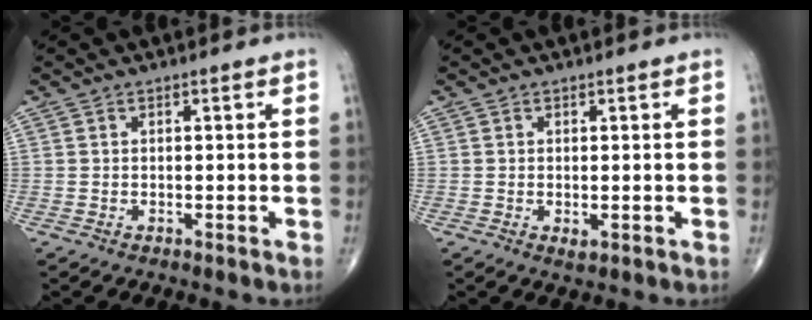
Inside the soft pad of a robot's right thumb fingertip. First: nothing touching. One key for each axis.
{"total": 1.2, "fx": -0.2, "fy": 0.6, "fz": 1.0, "tx": -0.014, "ty": -0.003, "tz": 0.001}